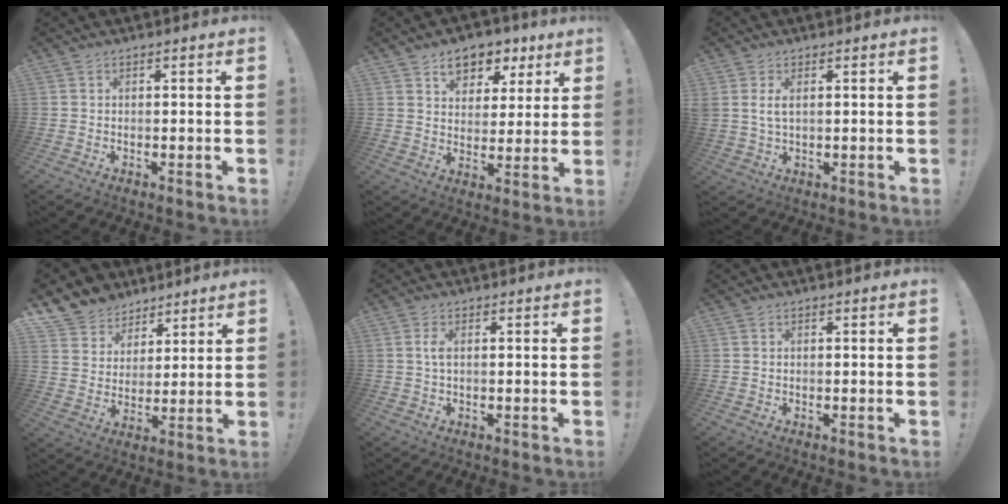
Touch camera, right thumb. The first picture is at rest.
{"total": 9.0, "force": [5.7, 6.2, 3.2], "torque": [-0.036, -0.037, 0.106]}
{"total": 3.7, "force": [1.3, 1.7, 3.1], "torque": [-0.061, 0.001, 0.024]}
{"total": 9.4, "force": [6.6, 6.6, 0.9], "torque": [-0.025, -0.053, 0.135]}
{"total": 2.1, "force": [0.2, 0.7, 2.0], "torque": [-0.031, 0.001, 0.001]}
{"total": 0.0}